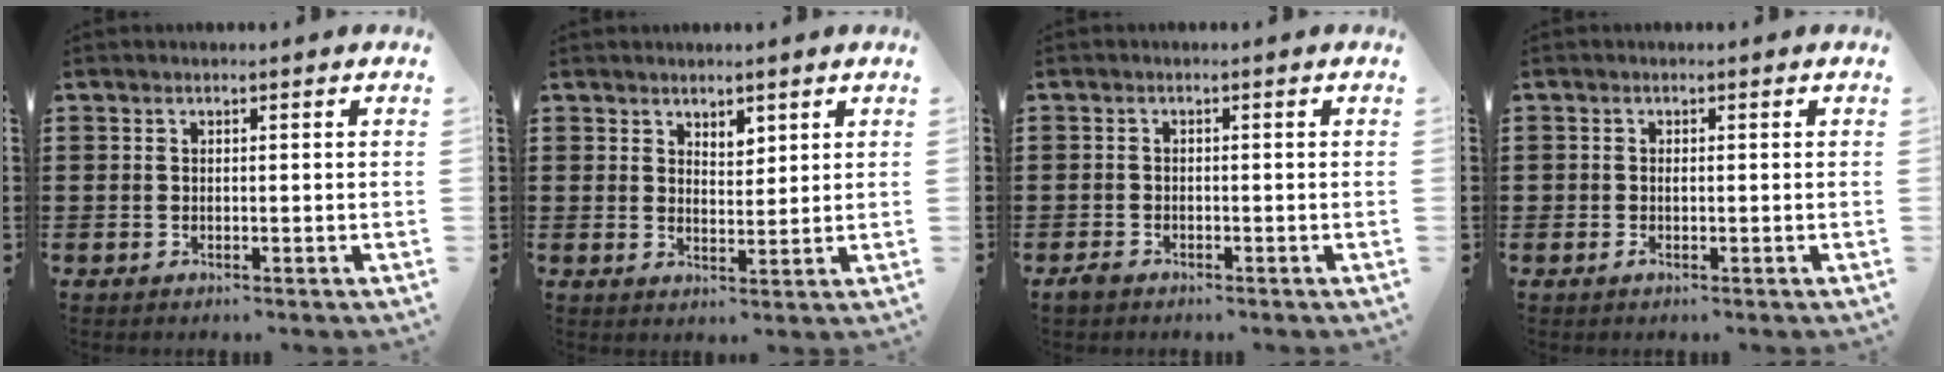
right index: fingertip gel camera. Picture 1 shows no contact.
{"total": 2.4, "force": [2.2, 1.1, 0.4], "torque": [-0.013, 0.006, 0.041]}
{"total": 1.3, "force": [-1.0, 0.7, 0.5], "torque": [-0.012, 0.002, -0.022]}
{"total": 0.5, "force": [-0.2, 0.2, 0.4], "torque": [-0.012, -0.004, -0.002]}